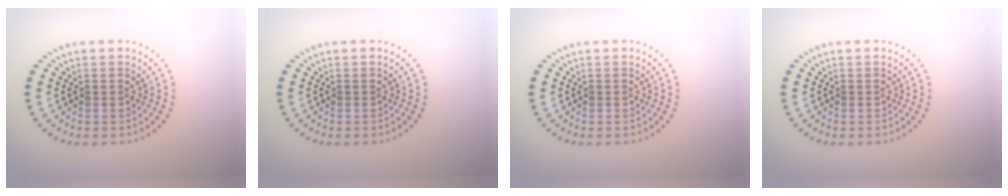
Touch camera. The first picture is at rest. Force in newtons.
{"total": 0.0}
{"total": 0.0}
{"total": 0.0}